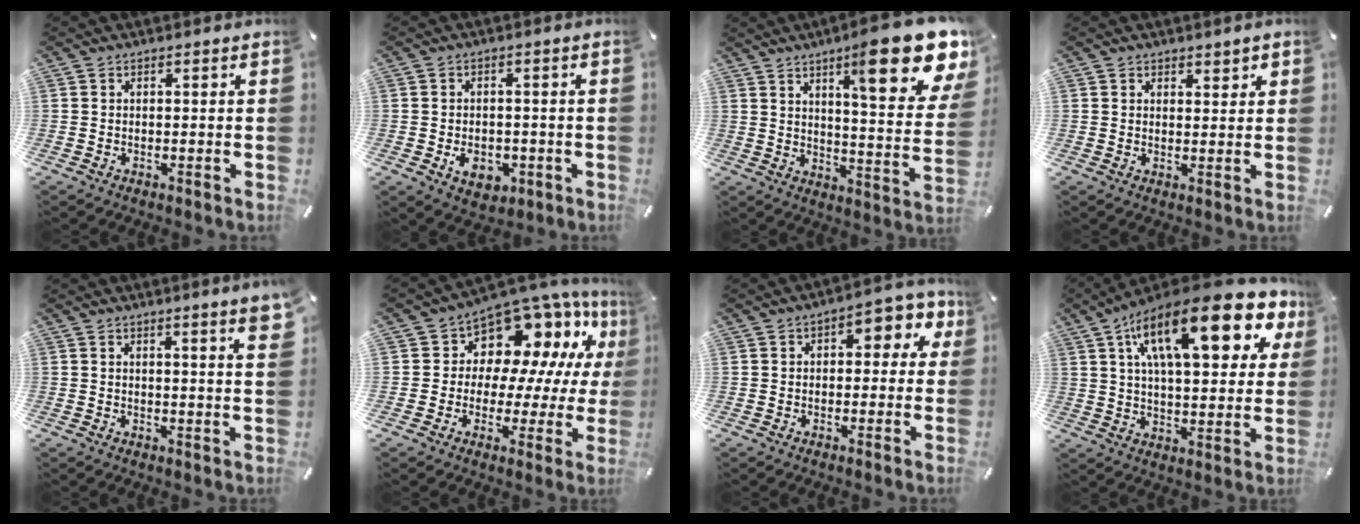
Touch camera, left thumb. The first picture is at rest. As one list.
[{"total": 6.1, "force": [-1.5, 4.9, 3.3], "torque": [-0.044, -0.001, -0.029]}, {"total": 20.8, "force": [13.0, 5.2, 15.3], "torque": [-0.212, -0.091, 0.200]}, {"total": 2.2, "force": [1.5, 1.6, 0.0], "torque": [0.014, -0.003, 0.025]}, {"total": 4.5, "force": [2.7, 0.0, 3.6], "torque": [-0.057, -0.014, 0.043]}, {"total": 11.9, "force": [8.7, 7.6, 3.1], "torque": [-0.051, -0.089, 0.155]}, {"total": 6.7, "force": [1.7, 4.0, 5.0], "torque": [-0.054, -0.005, 0.019]}, {"total": 23.7, "force": [11.4, 9.2, 18.6], "torque": [-0.293, -0.041, 0.181]}]